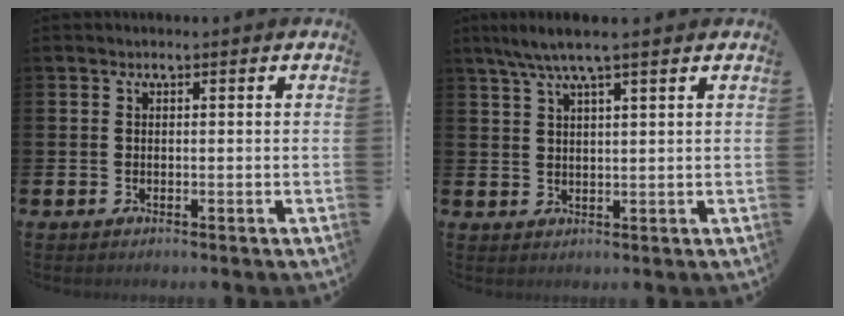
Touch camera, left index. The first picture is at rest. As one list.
[{"total": 5.1, "force": [3.9, 0.3, 3.2], "torque": [-0.076, -0.001, 0.071]}]